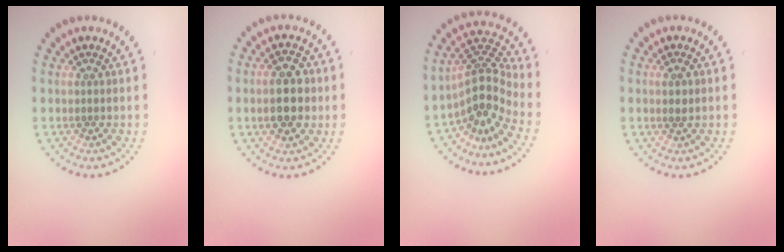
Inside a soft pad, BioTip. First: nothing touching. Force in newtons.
{"total": 4.7, "press": 4.7, "slide": 0.4}
{"total": 3.9, "press": 2.8, "slide": 2.8}
{"total": 0.7, "press": 0.6, "slide": 0.3}